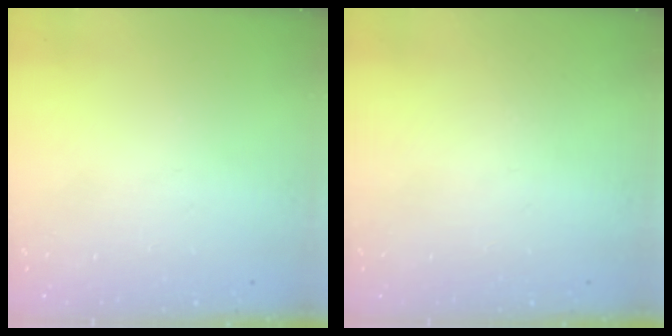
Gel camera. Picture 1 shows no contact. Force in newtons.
{"total": 0.0}